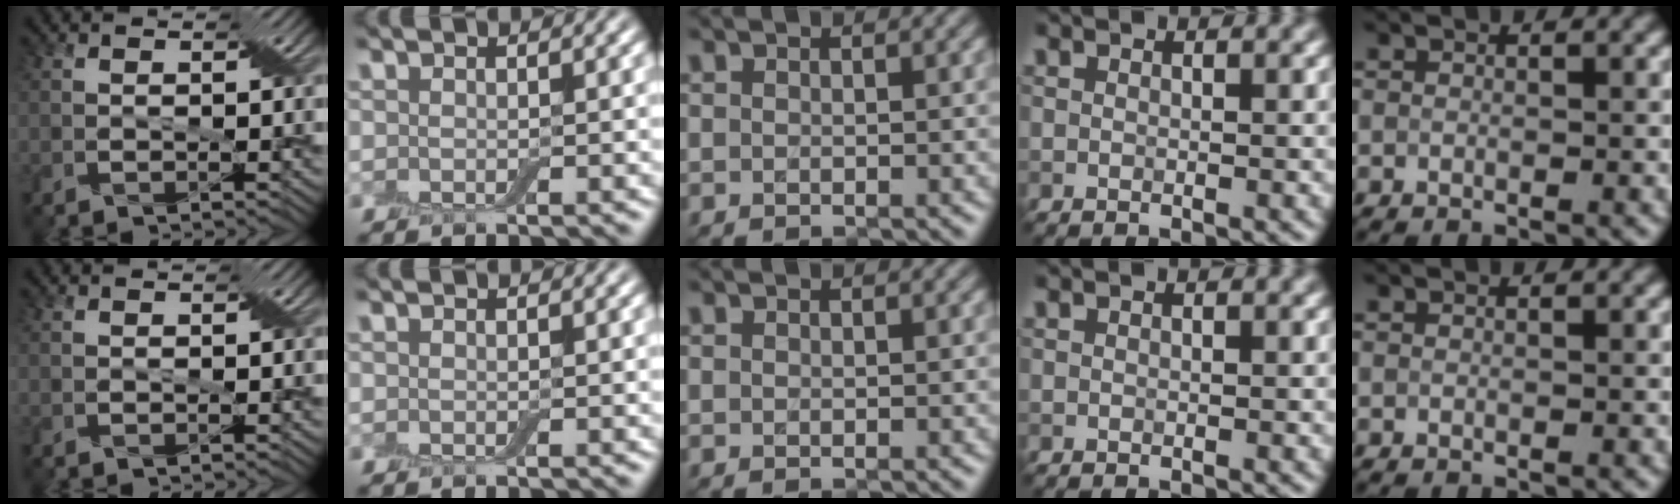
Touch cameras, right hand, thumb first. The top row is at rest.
{}